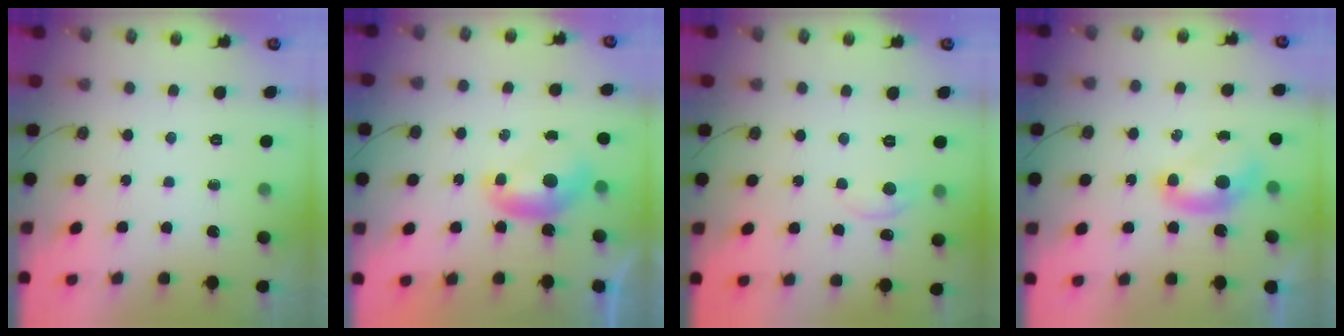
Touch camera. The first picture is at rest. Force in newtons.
{"total": 0.0}
{"total": 0.0}
{"total": 1.6, "press": 1.4, "slide": 0.8}